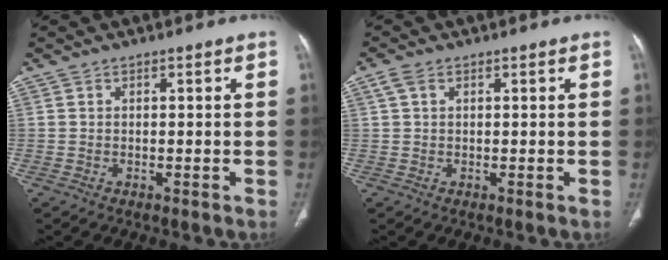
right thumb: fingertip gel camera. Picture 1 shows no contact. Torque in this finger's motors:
{"motor_torque": [0.06, 0.03, -0.01, -0.18, 0.01]}